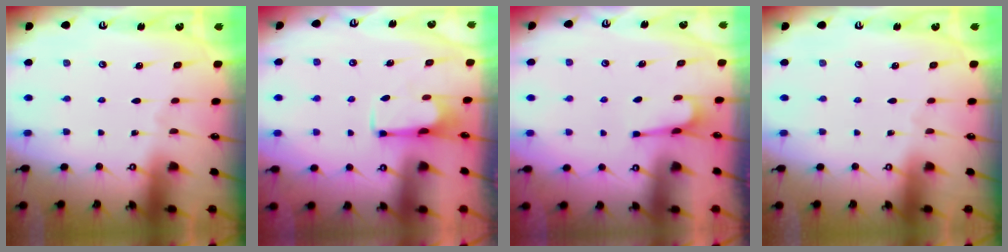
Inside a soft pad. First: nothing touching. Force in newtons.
{"total": 2.6, "press": 2.5, "slide": 0.9}
{"total": 4.2, "press": 4.1, "slide": 0.7}
{"total": 0.0}